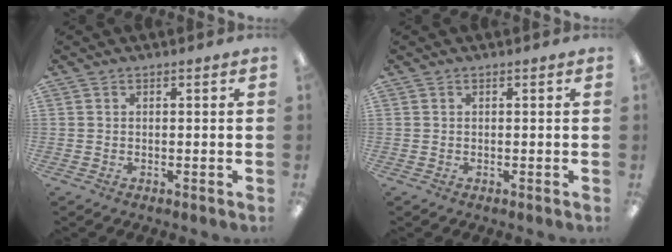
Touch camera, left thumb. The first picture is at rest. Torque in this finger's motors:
{"motor_torque": [-0.01, 0.01, -0.01, -0.02, 0.00]}